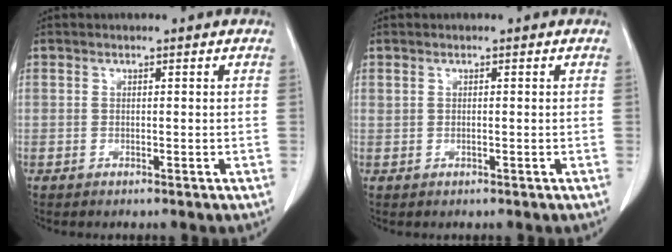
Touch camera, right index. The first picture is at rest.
{"total": 0.0}